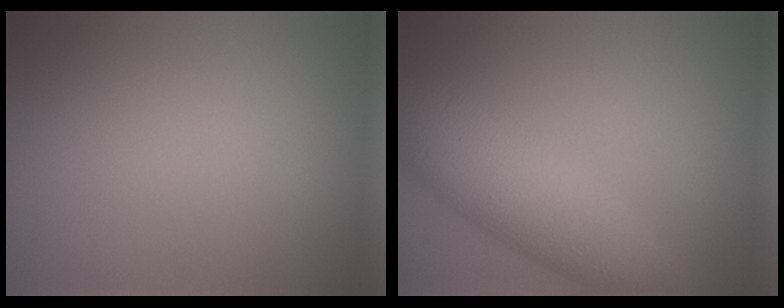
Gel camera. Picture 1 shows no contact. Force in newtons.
{"total": 6.1, "press": 6.1, "slide": 0.1}